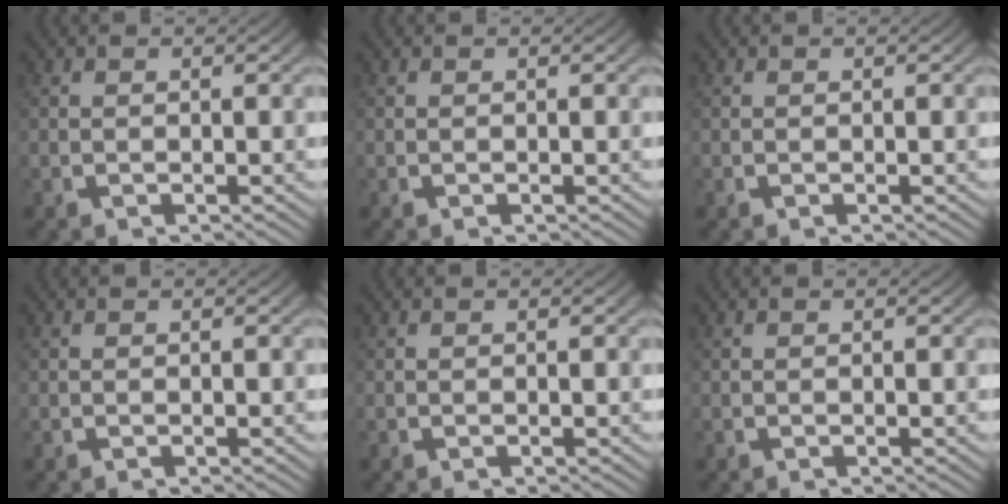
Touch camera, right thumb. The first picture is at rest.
{"total": 0.0}
{"total": 0.0}
{"total": 0.0}
{"total": 0.0}
{"total": 0.0}